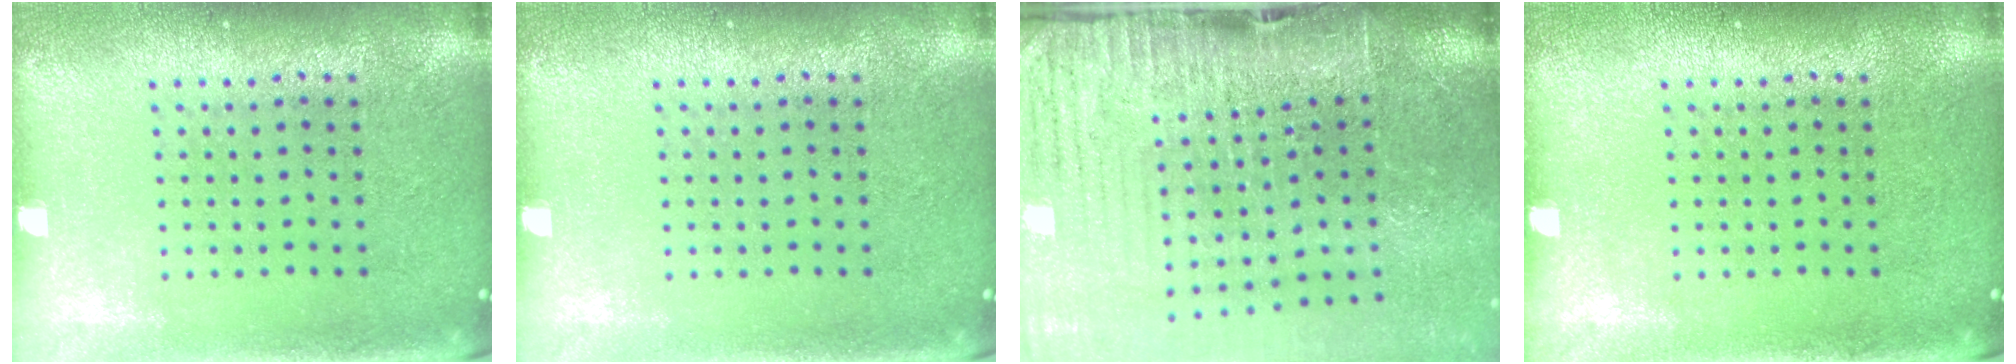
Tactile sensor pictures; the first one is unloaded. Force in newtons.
{"total": 0.0}
{"total": 4.3, "press": 3.7, "slide": 2.2}
{"total": 0.0}